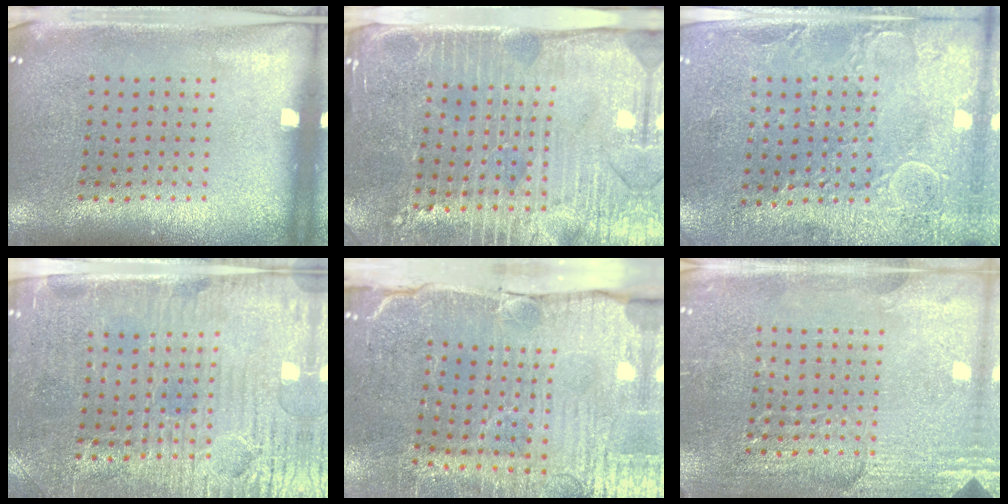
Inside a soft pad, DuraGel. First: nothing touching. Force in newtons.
{"total": 4.3, "press": 3.8, "slide": 2.0}
{"total": 2.9, "press": 2.6, "slide": 1.2}
{"total": 3.9, "press": 3.5, "slide": 1.5}
{"total": 4.8, "press": 4.3, "slide": 2.1}
{"total": 2.9, "press": 2.9, "slide": 0.2}